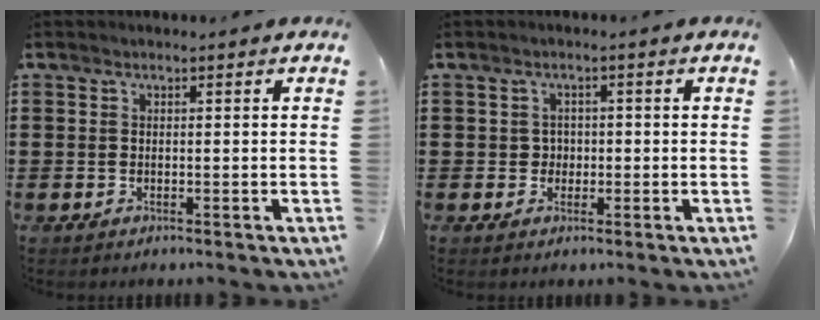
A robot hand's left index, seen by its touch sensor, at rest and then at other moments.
{"total": 1.8, "force": [-0.2, 1.6, 0.7], "torque": [-0.018, 0.006, -0.007]}